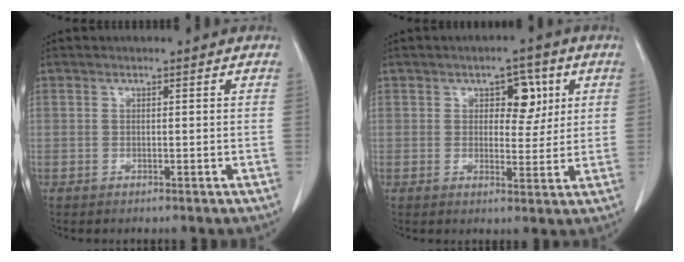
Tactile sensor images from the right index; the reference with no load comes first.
{"total": 5.2, "force": [1.9, 2.9, 3.9], "torque": [-0.046, 0.008, 0.027]}